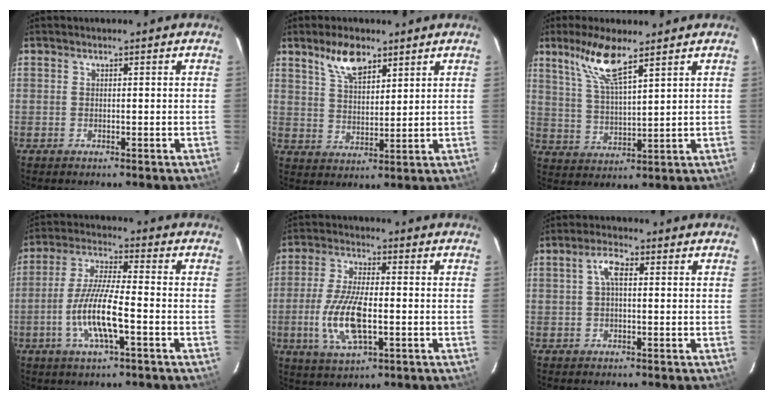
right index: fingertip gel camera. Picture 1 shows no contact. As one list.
[{"total": 7.3, "force": [5.1, 3.0, 4.3], "torque": [-0.076, 0.005, 0.098]}, {"total": 9.1, "force": [6.2, 1.5, 6.4], "torque": [-0.131, 0.003, 0.129]}, {"total": 11.1, "force": [-3.8, 1.7, 10.3], "torque": [-0.210, -0.006, -0.072]}, {"total": 12.0, "force": [-2.6, 4.4, 10.9], "torque": [-0.229, -0.007, -0.049]}, {"total": 3.3, "force": [0.5, 1.3, 3.0], "torque": [-0.062, 0.012, 0.011]}]